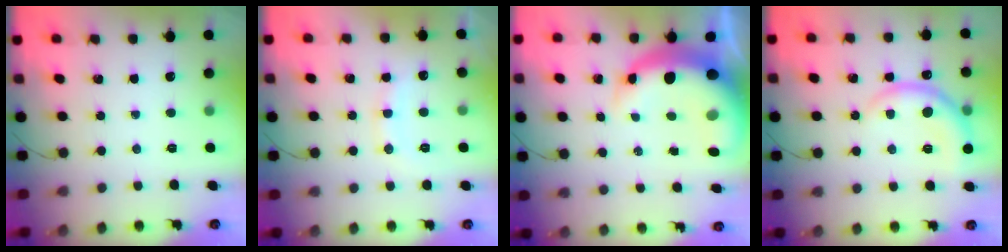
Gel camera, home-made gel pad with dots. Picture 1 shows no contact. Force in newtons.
{"total": 10.3, "press": 10.2, "slide": 1.2}
{"total": 12.6, "press": 12.1, "slide": 3.2}
{"total": 8.7, "press": 8.7, "slide": 0.5}